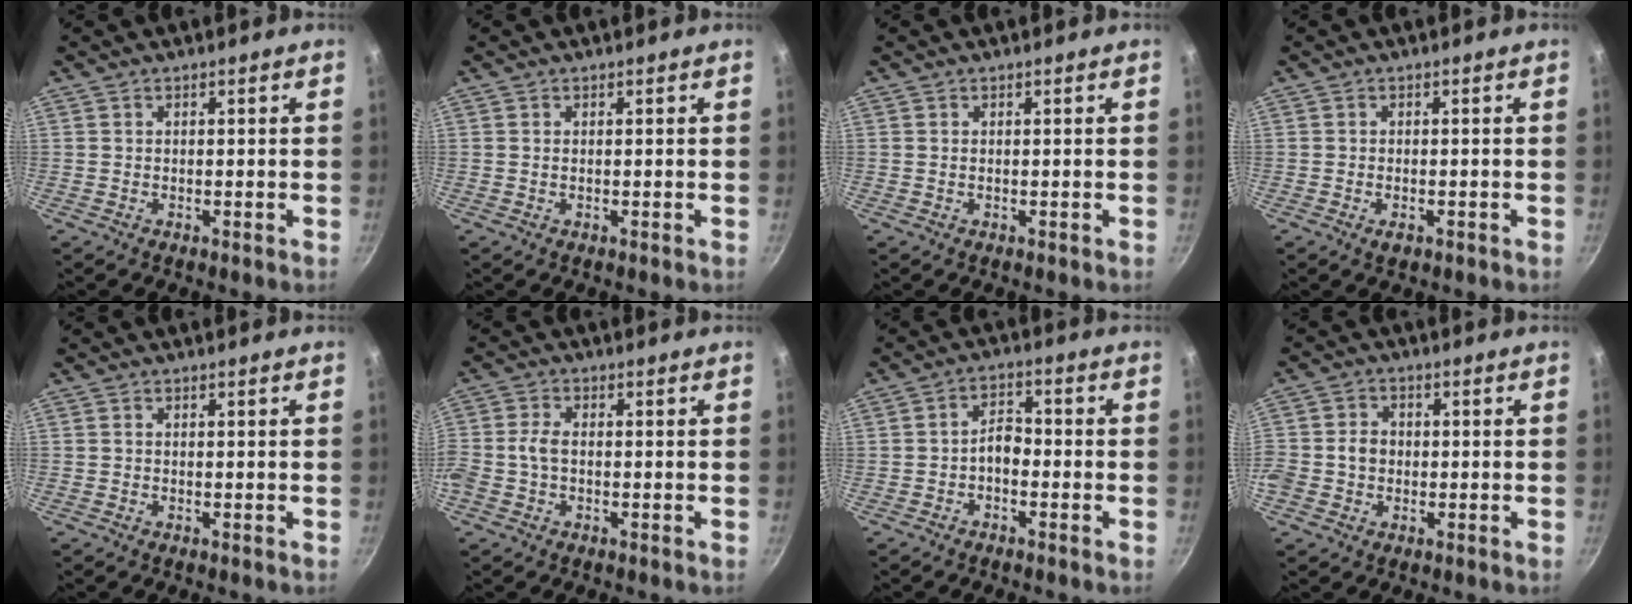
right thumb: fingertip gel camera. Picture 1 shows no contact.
{"total": 0.0}
{"total": 0.0}
{"total": 1.5, "force": [-0.7, 0.7, 1.1], "torque": [-0.019, 0.005, -0.008]}
{"total": 0.0}
{"total": 4.5, "force": [-0.7, 2.5, 3.6], "torque": [-0.094, 0.011, -0.017]}
{"total": 4.3, "force": [-1.4, 2.7, 3.0], "torque": [-0.039, 0.023, -0.032]}
{"total": 6.5, "force": [-0.7, 5.3, 3.6], "torque": [-0.063, 0.019, -0.012]}